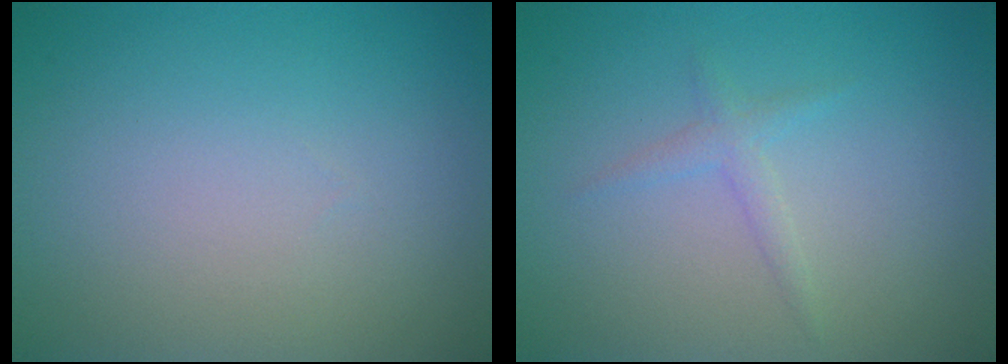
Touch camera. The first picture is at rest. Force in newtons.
{"total": 1.2, "press": 1.2, "slide": 0.0}